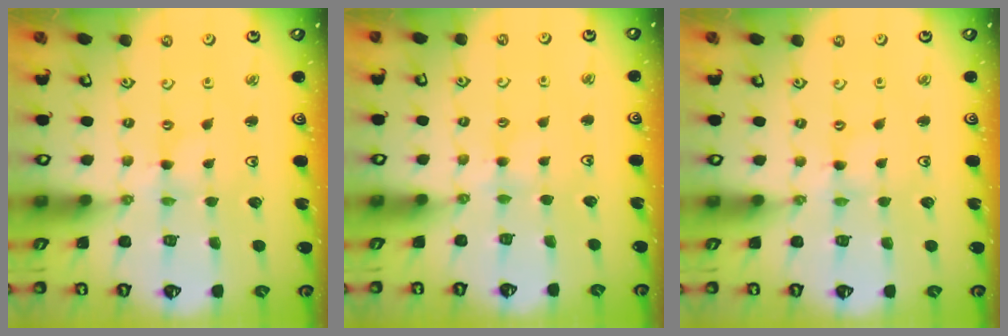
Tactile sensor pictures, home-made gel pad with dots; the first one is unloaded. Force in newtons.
{"total": 2.3, "press": 2.3, "slide": 0.4}
{"total": 0.0}